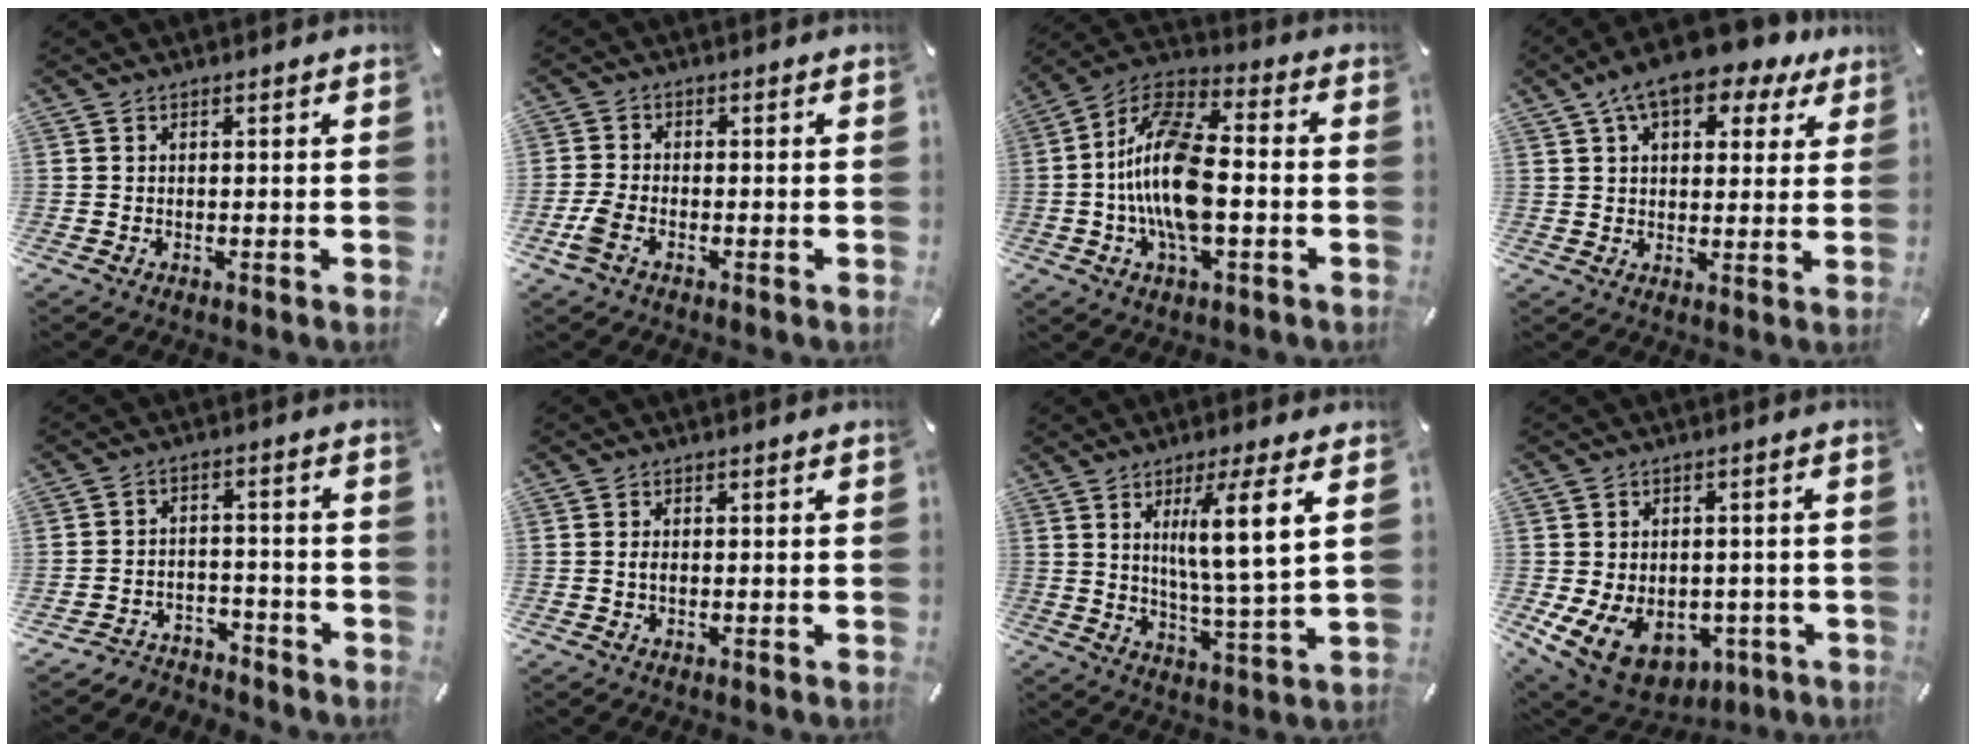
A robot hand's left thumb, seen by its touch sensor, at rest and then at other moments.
{"total": 4.0, "force": [-1.9, 2.6, 2.5], "torque": [-0.067, 0.002, -0.040]}
{"total": 16.5, "force": [-2.5, 7.7, 14.4], "torque": [-0.301, 0.005, -0.046]}
{"total": 11.5, "force": [7.3, 5.6, 6.9], "torque": [-0.112, -0.023, 0.127]}
{"total": 4.3, "force": [-3.6, 2.2, 0.5], "torque": [-0.010, 0.014, -0.074]}
{"total": 0.9, "force": [-0.3, 0.5, 0.8], "torque": [-0.015, 0.000, -0.005]}
{"total": 11.0, "force": [4.2, 0.3, 10.2], "torque": [-0.179, -0.010, 0.061]}
{"total": 11.8, "force": [-4.6, 8.8, 6.3], "torque": [-0.116, 0.024, -0.072]}